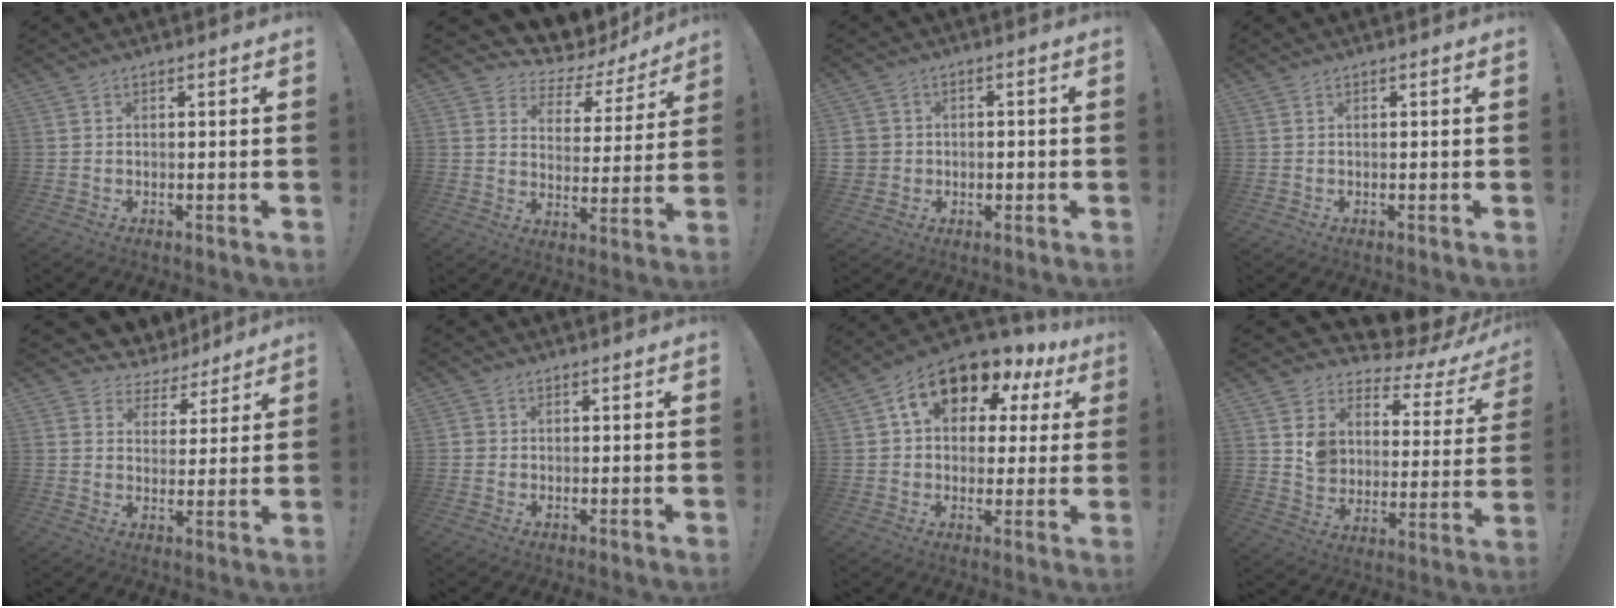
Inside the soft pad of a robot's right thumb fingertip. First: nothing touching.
{"total": 5.9, "force": [4.9, 3.1, 1.2], "torque": [-0.017, -0.060, 0.087]}
{"total": 5.0, "force": [-0.7, 4.7, 1.3], "torque": [-0.022, 0.011, -0.011]}
{"total": 0.0}
{"total": 5.6, "force": [3.8, 4.1, 0.8], "torque": [-0.009, -0.038, 0.074]}
{"total": 1.6, "force": [0.3, 1.6, 0.3], "torque": [-0.003, 0.000, 0.006]}
{"total": 13.9, "force": [6.8, 8.8, 8.3], "torque": [-0.133, -0.030, 0.121]}
{"total": 7.2, "force": [5.5, 4.0, 2.4], "torque": [-0.050, -0.071, 0.095]}